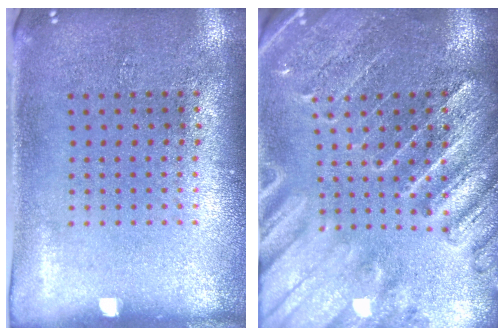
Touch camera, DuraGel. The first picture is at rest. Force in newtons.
{"total": 3.0, "press": 2.9, "slide": 0.8}